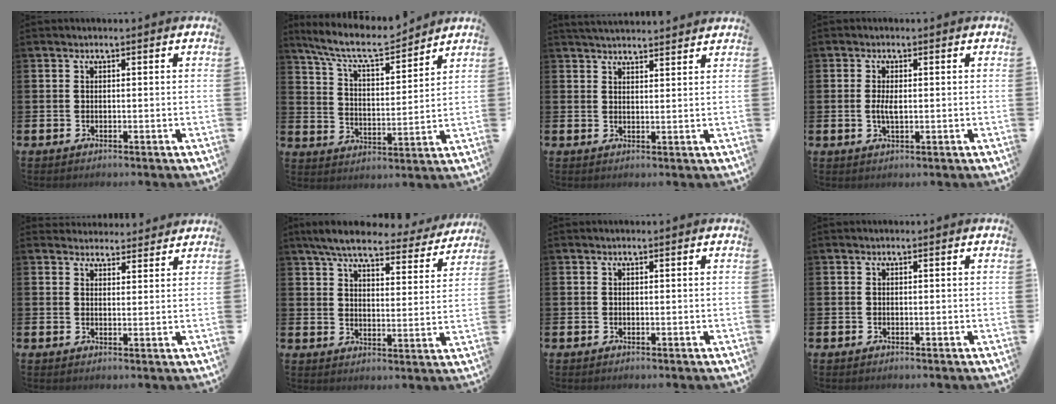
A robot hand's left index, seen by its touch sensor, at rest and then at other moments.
{"total": 8.7, "force": [8.0, 1.6, 3.2], "torque": [-0.091, -0.046, 0.141]}
{"total": 3.3, "force": [3.3, 0.0, 0.2], "torque": [-0.009, -0.015, 0.061]}
{"total": 2.3, "force": [0.0, 0.9, 2.1], "torque": [-0.034, -0.001, -0.002]}
{"total": 3.4, "force": [3.2, 0.9, -0.3], "torque": [0.007, -0.017, 0.058]}
{"total": 6.9, "force": [6.2, 1.2, 2.6], "torque": [-0.064, -0.034, 0.105]}
{"total": 0.0}
{"total": 0.0}